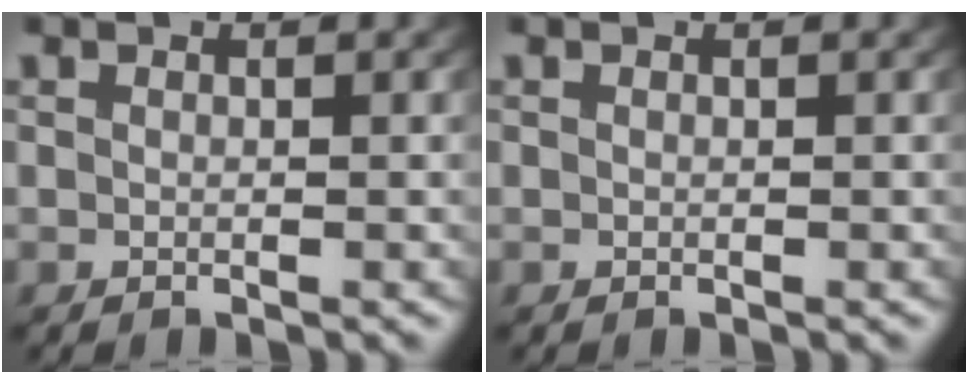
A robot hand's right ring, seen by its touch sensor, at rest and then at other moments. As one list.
[{"total": 0.0}]